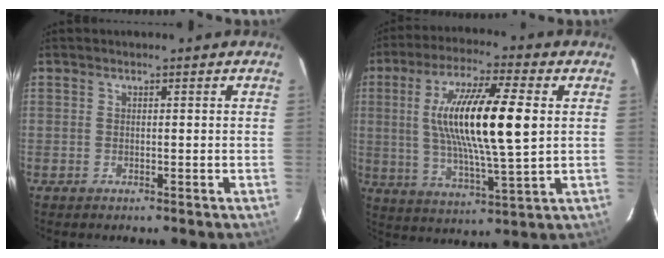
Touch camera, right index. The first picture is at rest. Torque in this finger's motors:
{"motor_torque": [2.13, 0.01, 1.05, 0.21]}